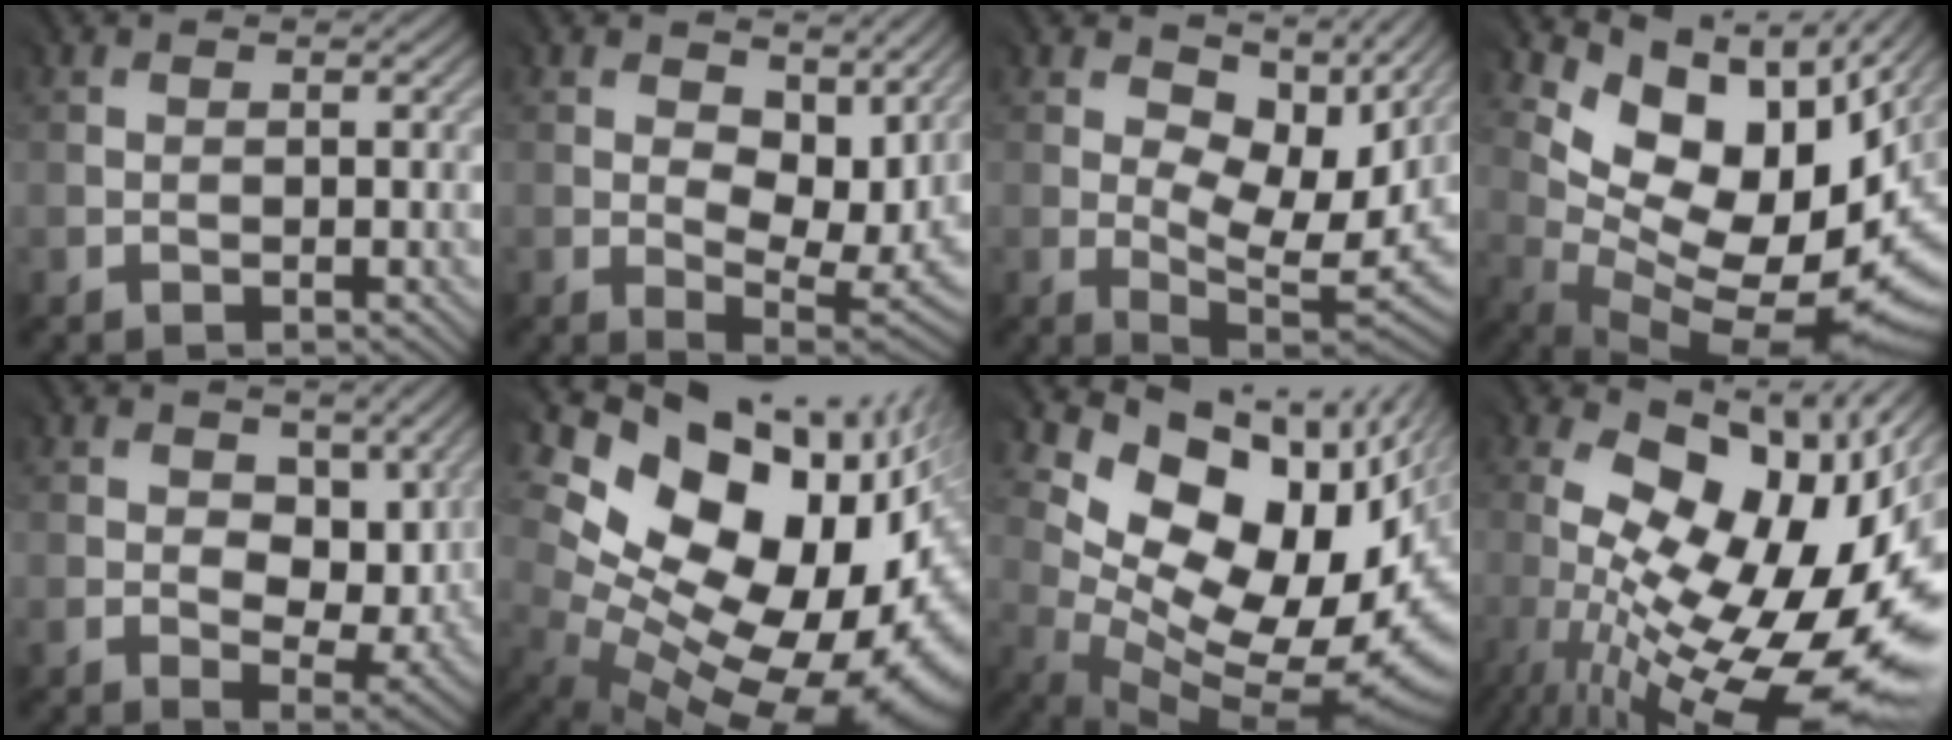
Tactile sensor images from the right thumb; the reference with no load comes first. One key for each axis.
{"total": 9.5, "fx": 3.7, "fy": 5.5, "fz": 6.9, "tx": -0.126, "ty": -0.020, "tz": 0.073}
{"total": 13.1, "fx": 3.6, "fy": 7.6, "fz": 10.1, "tx": -0.170, "ty": -0.010, "tz": 0.072}
{"total": 11.8, "fx": 4.8, "fy": 6.2, "fz": 8.8, "tx": -0.158, "ty": -0.017, "tz": 0.110}
{"total": 7.9, "fx": 1.8, "fy": 5.2, "fz": 5.7, "tx": -0.105, "ty": -0.014, "tz": 0.036}
{"total": 17.9, "fx": 1.6, "fy": 12.0, "fz": 13.2, "tx": -0.199, "ty": -0.019, "tz": 0.084}
{"total": 14.9, "fx": 3.9, "fy": 8.9, "fz": 11.3, "tx": -0.170, "ty": -0.014, "tz": 0.091}
{"total": 19.2, "fx": -2.7, "fy": 9.0, "fz": 16.7, "tx": -0.227, "ty": -0.013, "tz": -0.032}